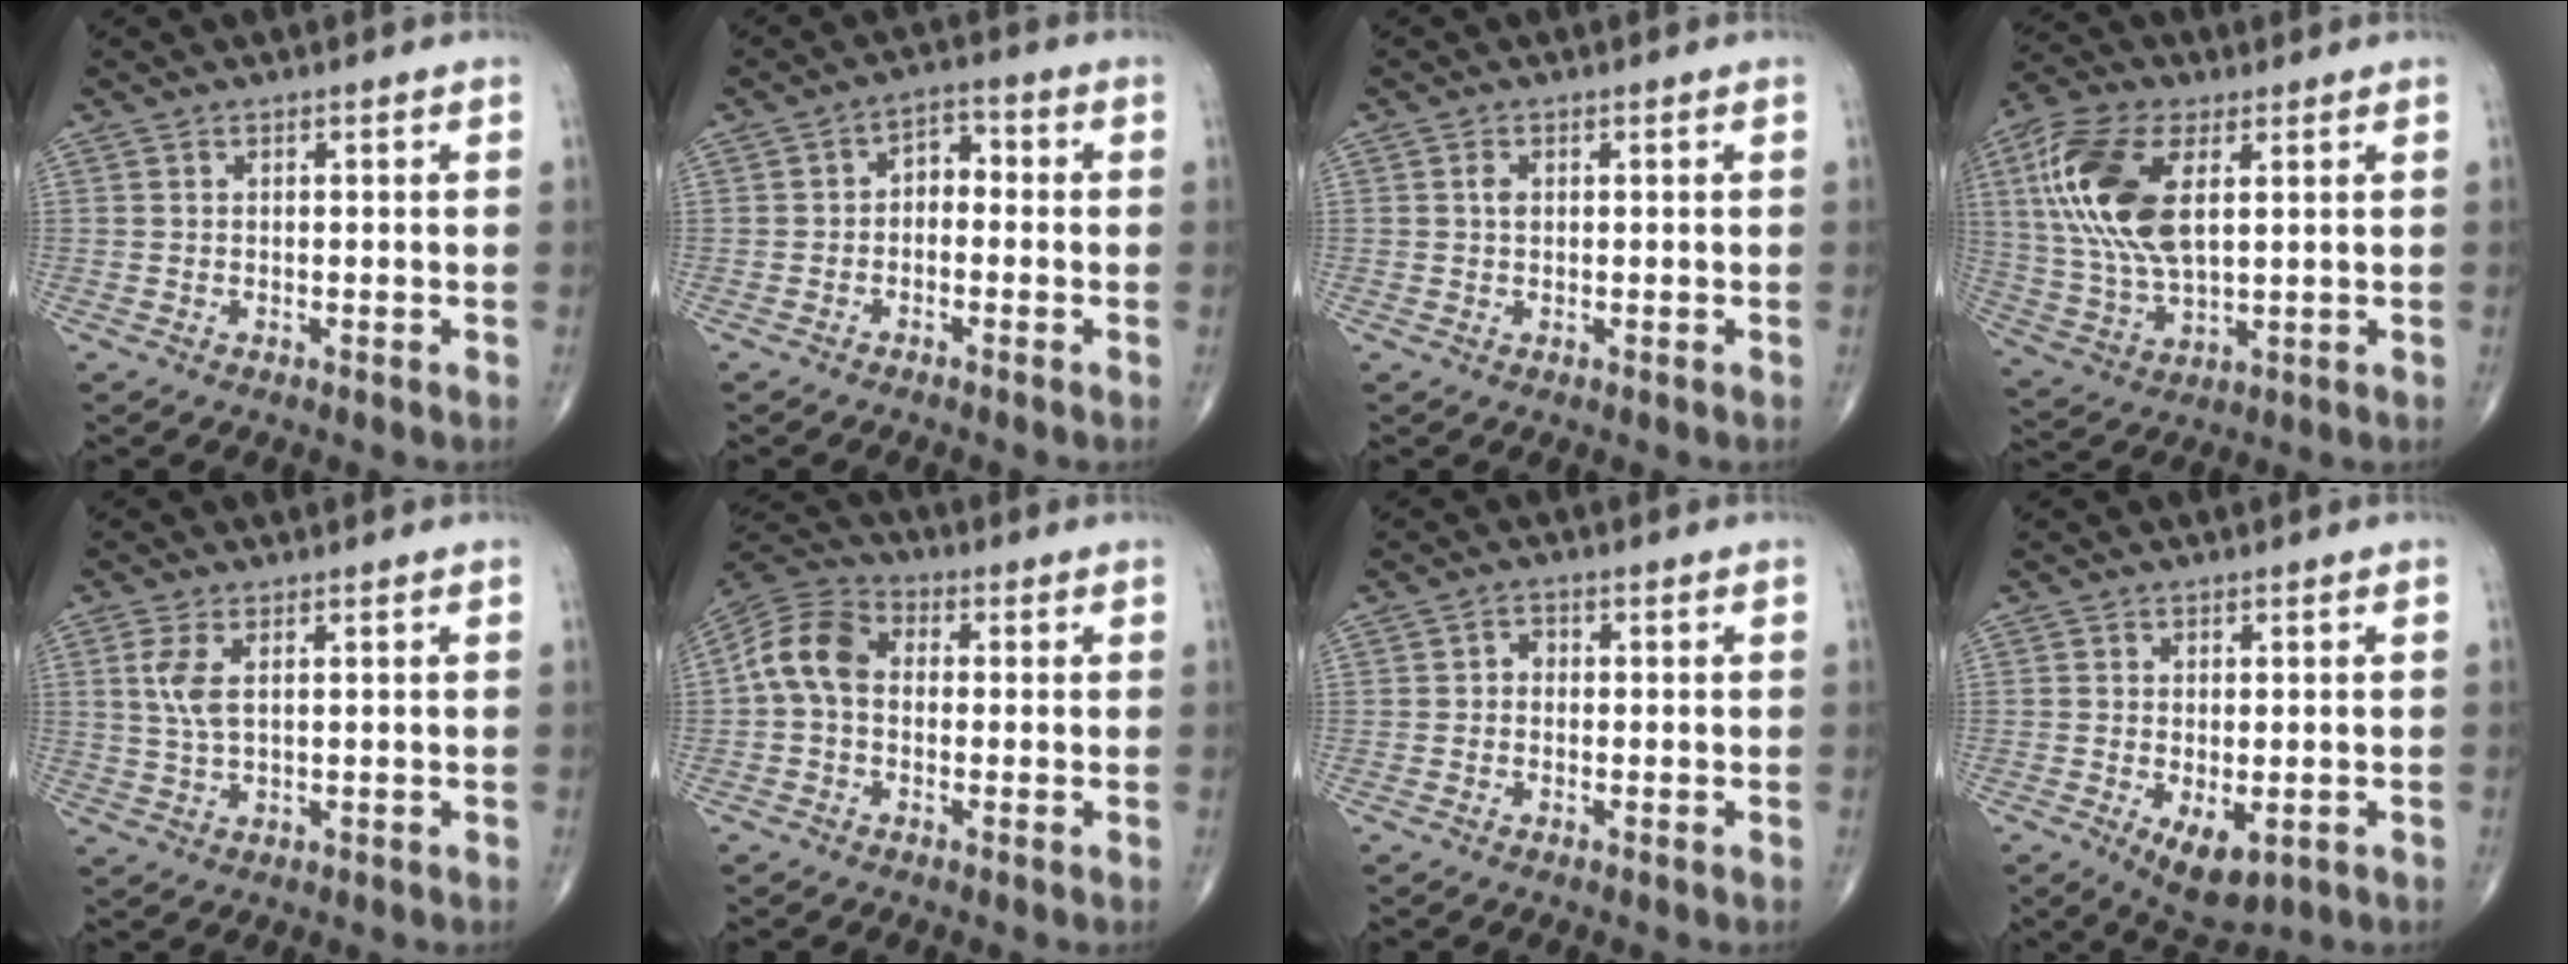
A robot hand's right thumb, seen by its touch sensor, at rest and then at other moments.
{"total": 4.2, "force": [-0.7, 2.9, 3.0], "torque": [-0.028, 0.026, -0.026]}
{"total": 1.3, "force": [0.2, 0.9, 0.9], "torque": [-0.013, 0.002, 0.002]}
{"total": 17.6, "force": [4.6, 8.7, 14.6], "torque": [-0.310, -0.002, 0.087]}
{"total": 4.4, "force": [1.2, 1.8, 3.8], "torque": [-0.091, -0.001, 0.030]}
{"total": 9.3, "force": [-0.1, 6.7, 6.5], "torque": [-0.117, 0.028, -0.017]}
{"total": 1.5, "force": [-0.2, 1.2, 0.9], "torque": [-0.003, 0.005, -0.010]}
{"total": 6.3, "force": [-1.9, 3.1, 5.1], "torque": [-0.078, -0.012, -0.018]}